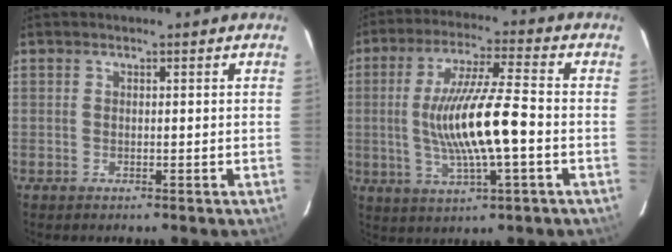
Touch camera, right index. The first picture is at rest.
{"total": 14.0, "force": [-2.0, 1.8, 13.7], "torque": [-0.260, -0.005, -0.030]}